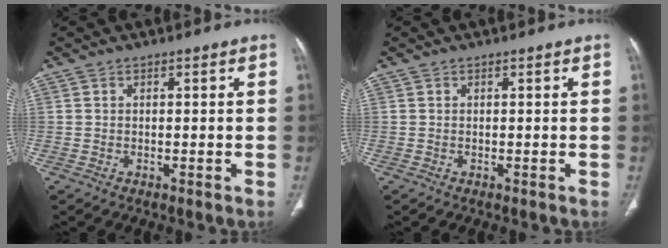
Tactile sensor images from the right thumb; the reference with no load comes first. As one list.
[{"total": 0.0}]